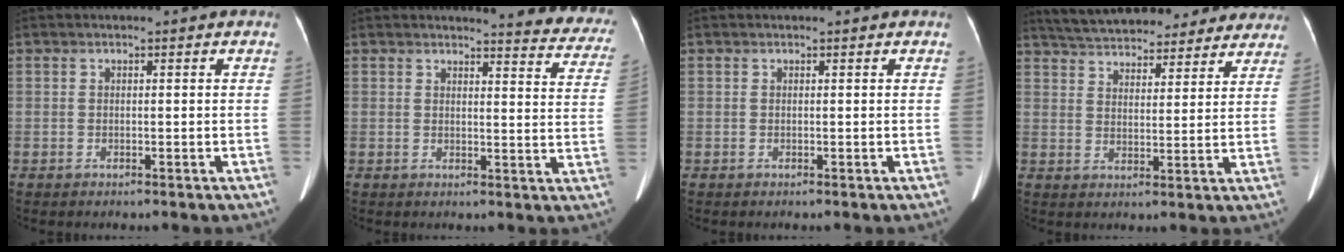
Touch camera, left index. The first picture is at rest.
{"total": 11.8, "force": [11.5, 1.4, 2.3], "torque": [0.001, -0.073, 0.095]}
{"total": 0.0}
{"total": 23.0, "force": [20.5, 7.0, 7.6], "torque": [-0.132, 0.026, 0.271]}